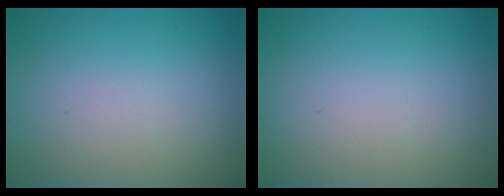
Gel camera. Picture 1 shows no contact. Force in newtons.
{"total": 0.0}